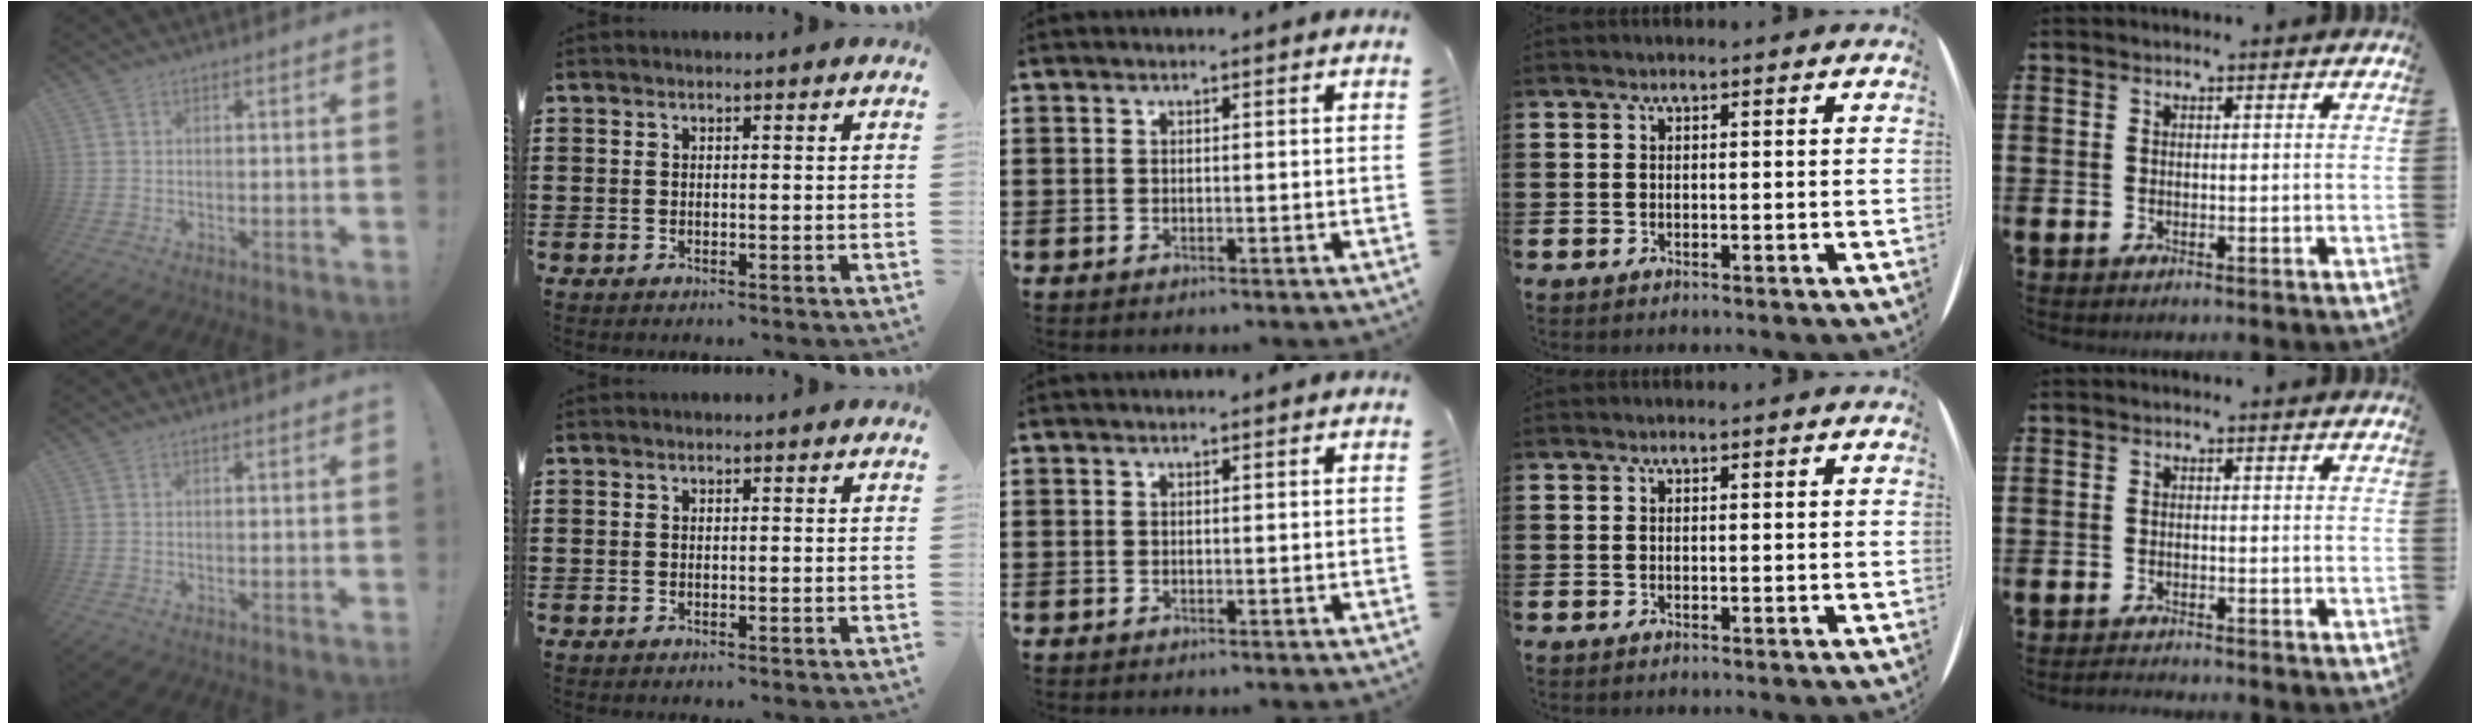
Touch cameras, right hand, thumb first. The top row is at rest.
{"little": {"total": 1.0, "force": [-1.0, -0.1, 0.1], "torque": [-0.004, 0.000, -0.020]}}